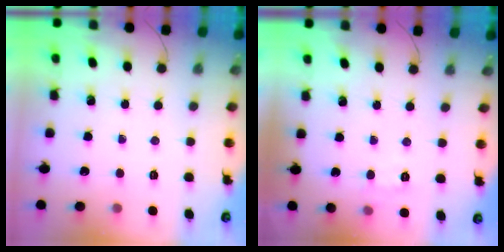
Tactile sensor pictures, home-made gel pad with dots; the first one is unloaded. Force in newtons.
{"total": 6.5, "press": 6.4, "slide": 1.4}